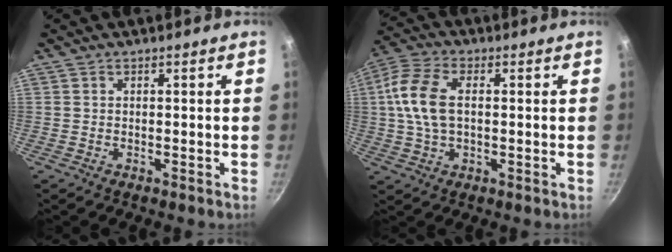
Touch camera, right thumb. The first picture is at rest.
{"total": 10.6, "force": [1.1, 6.1, 8.6], "torque": [-0.177, 0.019, 0.012]}